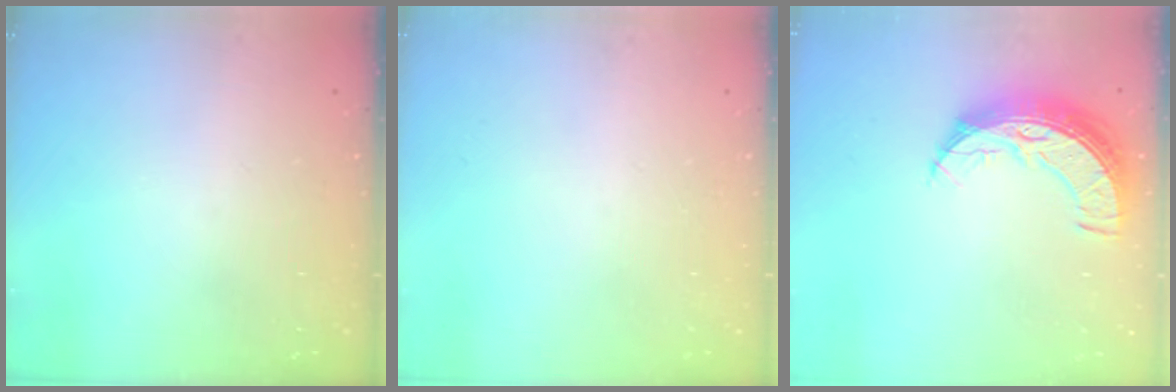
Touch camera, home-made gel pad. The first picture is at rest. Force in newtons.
{"total": 0.0}
{"total": 9.9, "press": 9.9, "slide": 0.7}